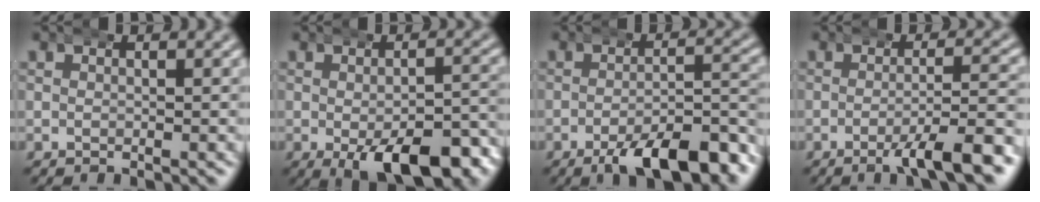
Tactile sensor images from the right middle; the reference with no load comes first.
{"total": 8.9, "force": [-4.5, 3.7, 6.7], "torque": [-0.105, -0.036, -0.053]}
{"total": 7.7, "force": [-5.0, 2.2, 5.4], "torque": [-0.074, -0.011, -0.077]}
{"total": 5.1, "force": [-3.0, 0.6, 4.1], "torque": [-0.063, -0.004, -0.048]}